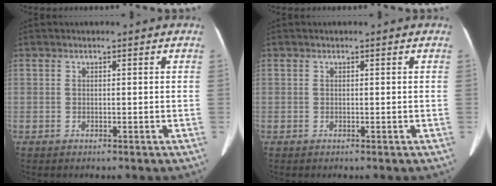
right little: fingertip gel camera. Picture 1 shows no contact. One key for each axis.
{"total": 0.0}